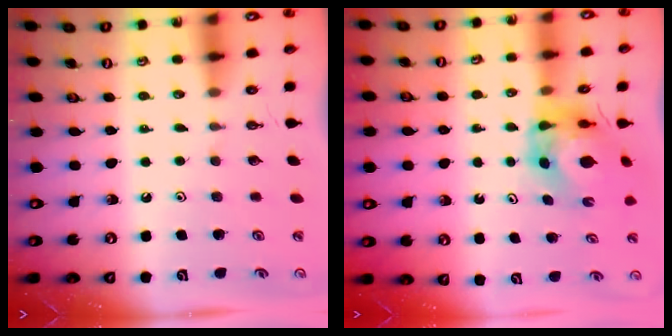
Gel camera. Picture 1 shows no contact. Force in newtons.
{"total": 7.0, "press": 7.0, "slide": 0.6}